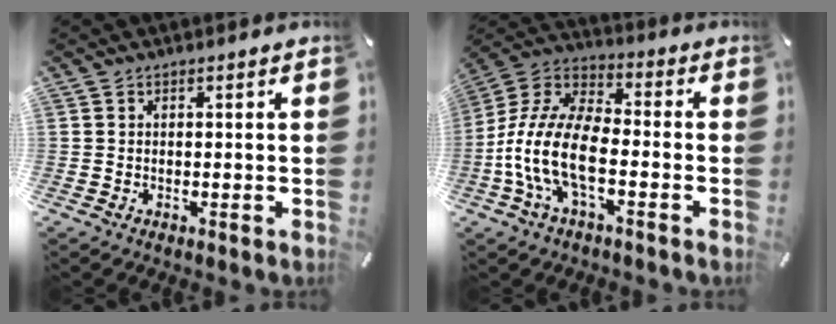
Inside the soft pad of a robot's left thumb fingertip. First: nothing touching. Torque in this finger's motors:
{"motor_torque": [0.59, 2.18, 1.38, 0.78, 0.31]}